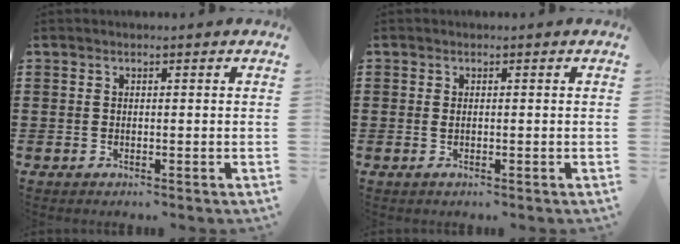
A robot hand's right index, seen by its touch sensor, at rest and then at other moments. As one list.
[{"total": 0.7, "force": [-0.1, 0.3, 0.6], "torque": [-0.014, -0.001, -0.002]}]